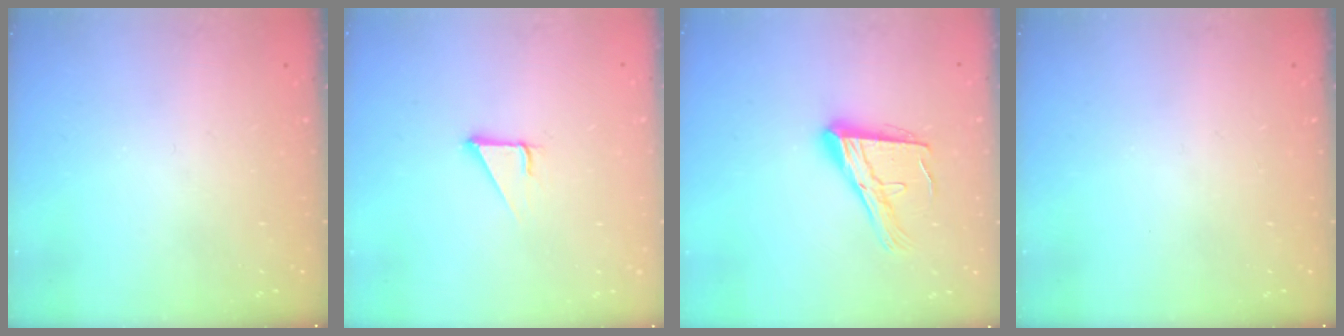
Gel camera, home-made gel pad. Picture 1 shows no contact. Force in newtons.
{"total": 2.8, "press": 2.8, "slide": 0.1}
{"total": 15.2, "press": 15.2, "slide": 1.2}
{"total": 0.0}